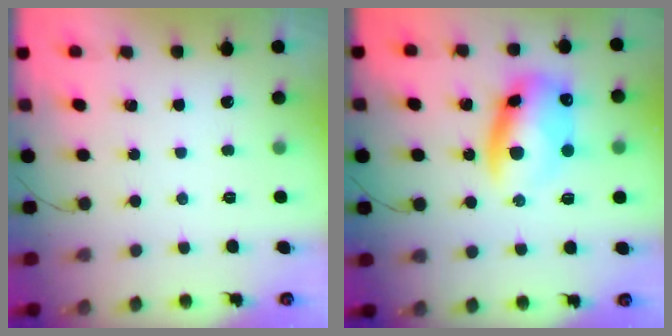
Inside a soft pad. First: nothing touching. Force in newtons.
{"total": 11.7, "press": 11.5, "slide": 2.2}